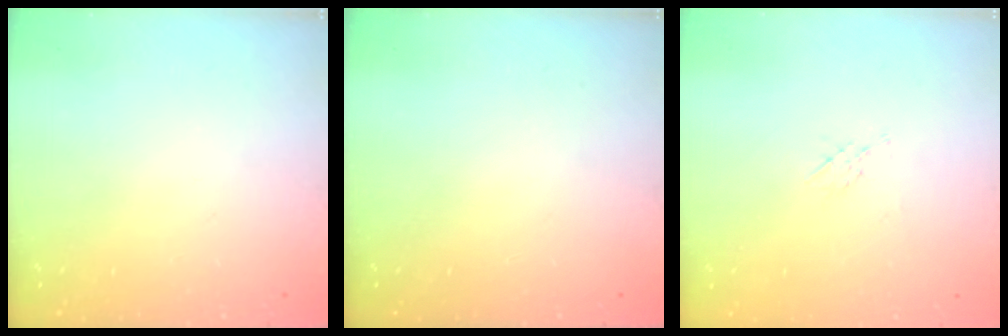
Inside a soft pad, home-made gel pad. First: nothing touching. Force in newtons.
{"total": 0.0}
{"total": 3.5, "press": 3.3, "slide": 1.1}